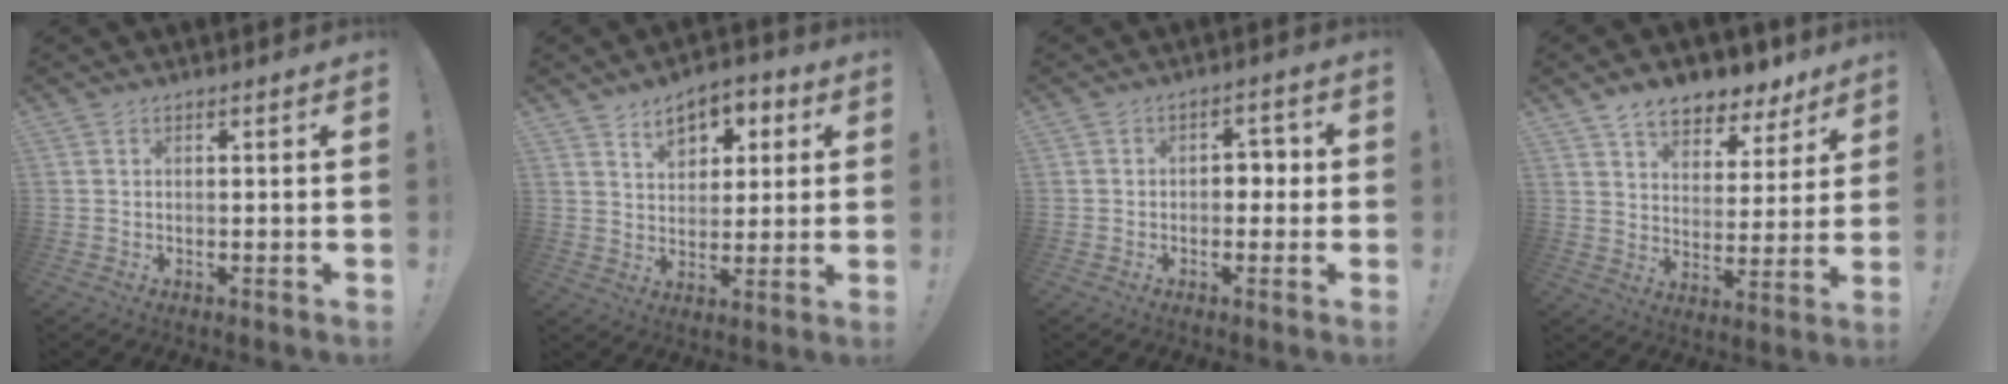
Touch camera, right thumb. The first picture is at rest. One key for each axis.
{"total": 9.0, "fx": 4.7, "fy": 6.2, "fz": 4.6, "tx": -0.060, "ty": -0.021, "tz": 0.085}
{"total": 4.8, "fx": -0.4, "fy": 3.7, "fz": 3.0, "tx": -0.038, "ty": 0.006, "tz": -0.011}
{"total": 10.0, "fx": 7.9, "fy": 4.9, "fz": 3.6, "tx": -0.056, "ty": -0.060, "tz": 0.145}